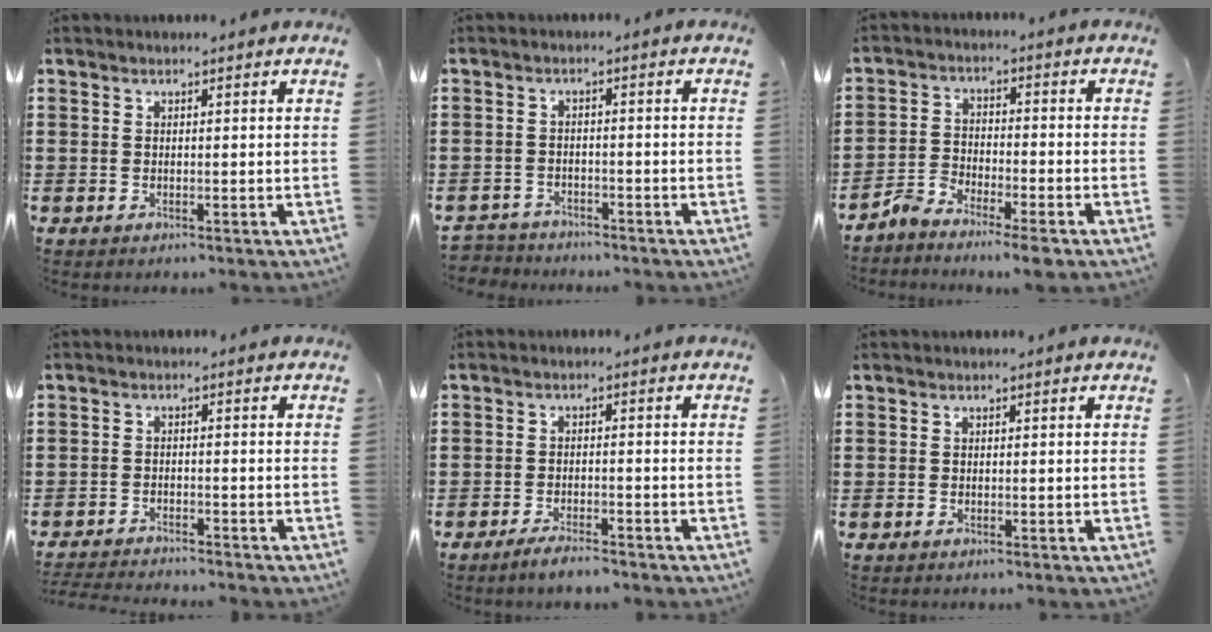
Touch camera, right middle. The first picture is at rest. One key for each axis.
{"total": 2.6, "fx": -2.5, "fy": 0.4, "fz": -0.3, "tx": -0.005, "ty": -0.003, "tz": -0.057}
{"total": 4.5, "fx": -4.4, "fy": 0.3, "fz": 1.1, "tx": -0.035, "ty": -0.001, "tz": -0.091}
{"total": 2.6, "fx": -2.6, "fy": -0.1, "fz": 0.1, "tx": -0.006, "ty": -0.003, "tz": -0.054}
{"total": 2.7, "fx": -2.5, "fy": 0.1, "fz": 1.1, "tx": -0.020, "ty": 0.002, "tz": -0.048}
{"total": 0.0}